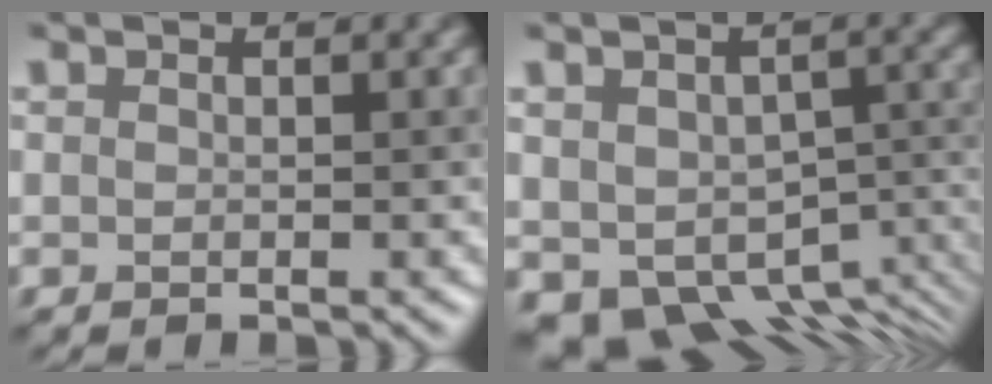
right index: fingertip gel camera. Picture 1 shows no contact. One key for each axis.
{"total": 10.6, "fx": -4.1, "fy": 7.1, "fz": 6.6, "tx": -0.101, "ty": -0.036, "tz": -0.035}